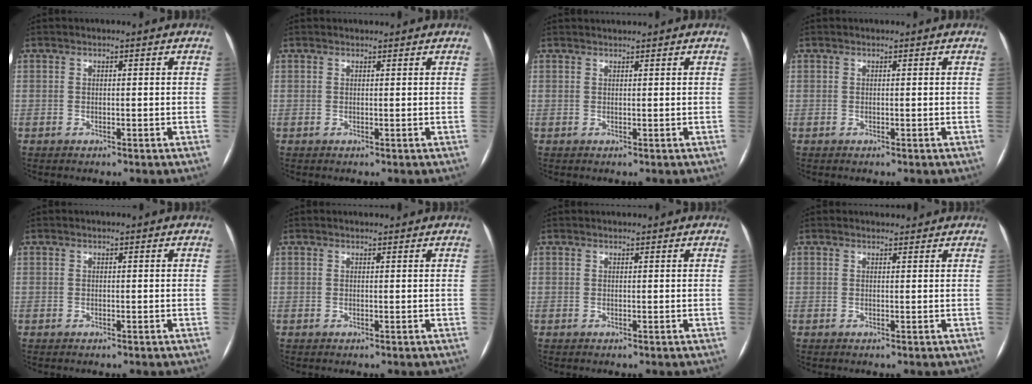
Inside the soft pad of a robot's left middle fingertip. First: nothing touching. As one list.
[{"total": 1.0, "force": [1.0, 0.3, 0.1], "torque": [-0.010, 0.011, 0.017]}, {"total": 1.6, "force": [1.6, -0.1, 0.2], "torque": [-0.003, 0.020, 0.030]}, {"total": 0.0}, {"total": 0.0}, {"total": 1.5, "force": [1.5, 0.3, 0.2], "torque": [-0.010, 0.012, 0.023]}, {"total": 1.5, "force": [1.4, 0.2, 0.3], "torque": [-0.009, 0.018, 0.023]}, {"total": 2.2, "force": [2.1, 0.7, 0.1], "torque": [-0.005, 0.010, 0.027]}]